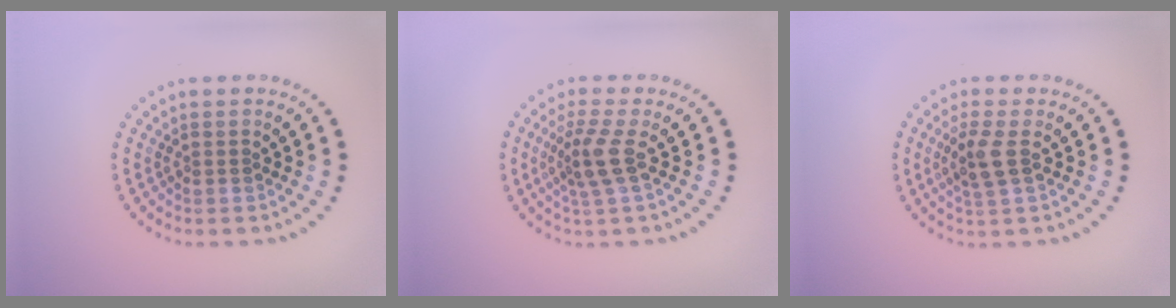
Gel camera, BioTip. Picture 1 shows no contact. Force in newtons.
{"total": 2.9, "press": 2.2, "slide": 1.9}
{"total": 2.6, "press": 2.4, "slide": 1.2}